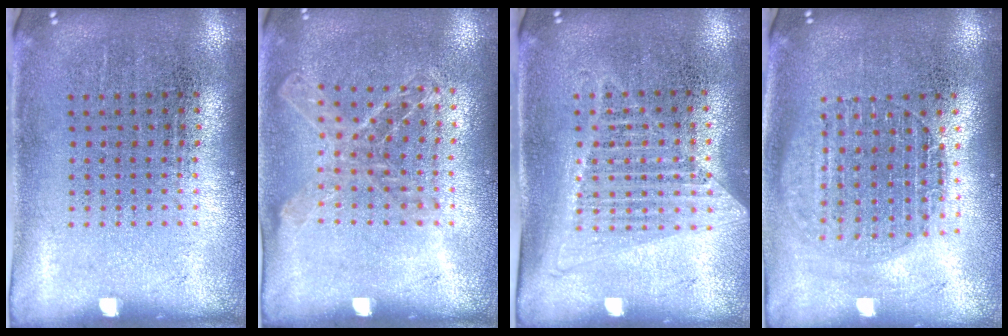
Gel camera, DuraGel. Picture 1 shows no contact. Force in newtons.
{"total": 1.1, "press": 1.1, "slide": 0.1}
{"total": 1.3, "press": 1.2, "slide": 0.5}
{"total": 1.6, "press": 1.4, "slide": 0.7}